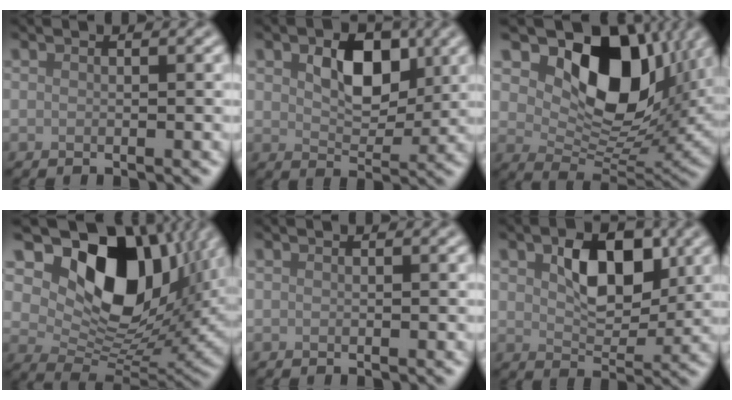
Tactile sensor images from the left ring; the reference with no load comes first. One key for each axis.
{"total": 5.5, "fx": 1.5, "fy": 3.4, "fz": 4.0, "tx": -0.068, "ty": -0.002, "tz": 0.021}
{"total": 12.6, "fx": 4.8, "fy": 7.7, "fz": 8.7, "tx": -0.139, "ty": -0.013, "tz": 0.090}
{"total": 14.2, "fx": 5.0, "fy": 8.9, "fz": 9.9, "tx": -0.156, "ty": -0.004, "tz": 0.096}
{"total": 0.0}
{"total": 5.9, "fx": 1.7, "fy": 3.4, "fz": 4.5, "tx": -0.071, "ty": 0.001, "tz": 0.027}